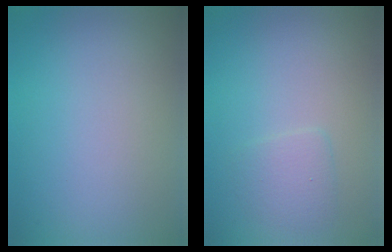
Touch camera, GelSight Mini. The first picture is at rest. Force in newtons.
{"total": 1.6, "press": 1.6, "slide": 0.1}